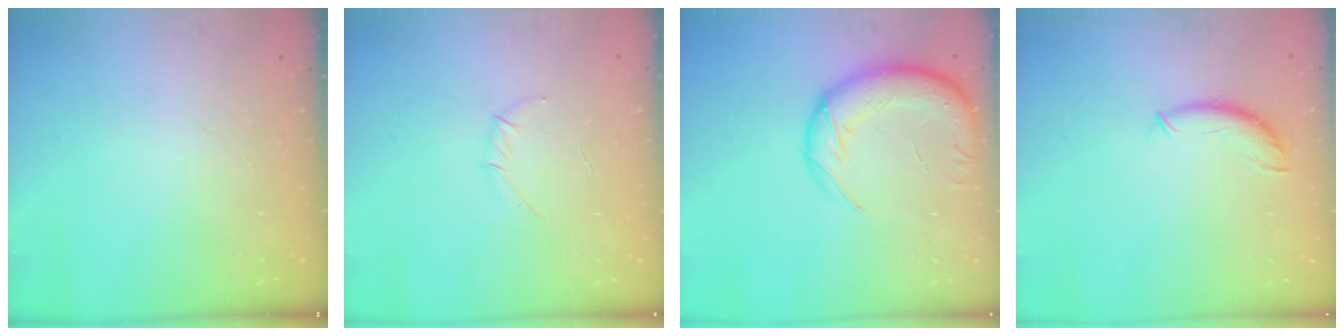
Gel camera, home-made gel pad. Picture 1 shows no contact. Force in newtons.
{"total": 3.8, "press": 3.7, "slide": 1.0}
{"total": 16.6, "press": 16.0, "slide": 4.1}
{"total": 8.2, "press": 8.2, "slide": 0.4}